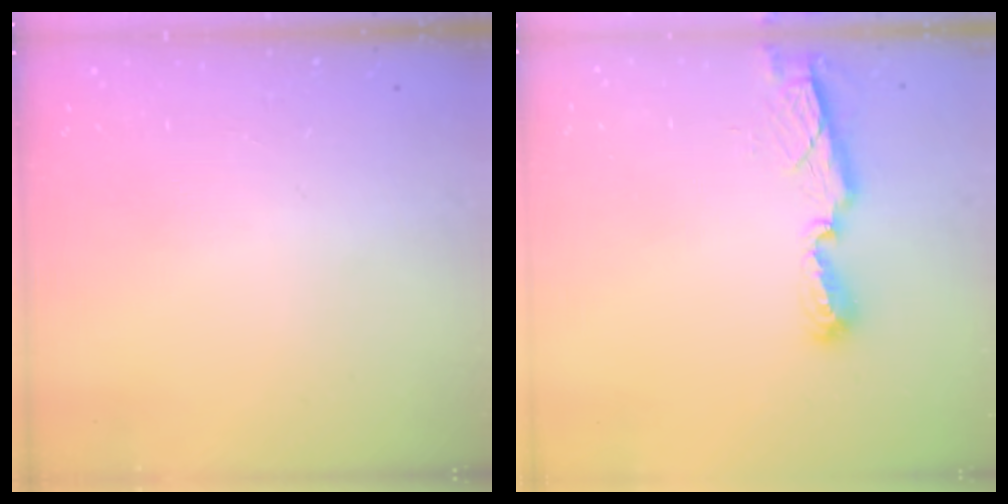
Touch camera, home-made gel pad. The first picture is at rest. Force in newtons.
{"total": 7.7, "press": 7.7, "slide": 0.2}